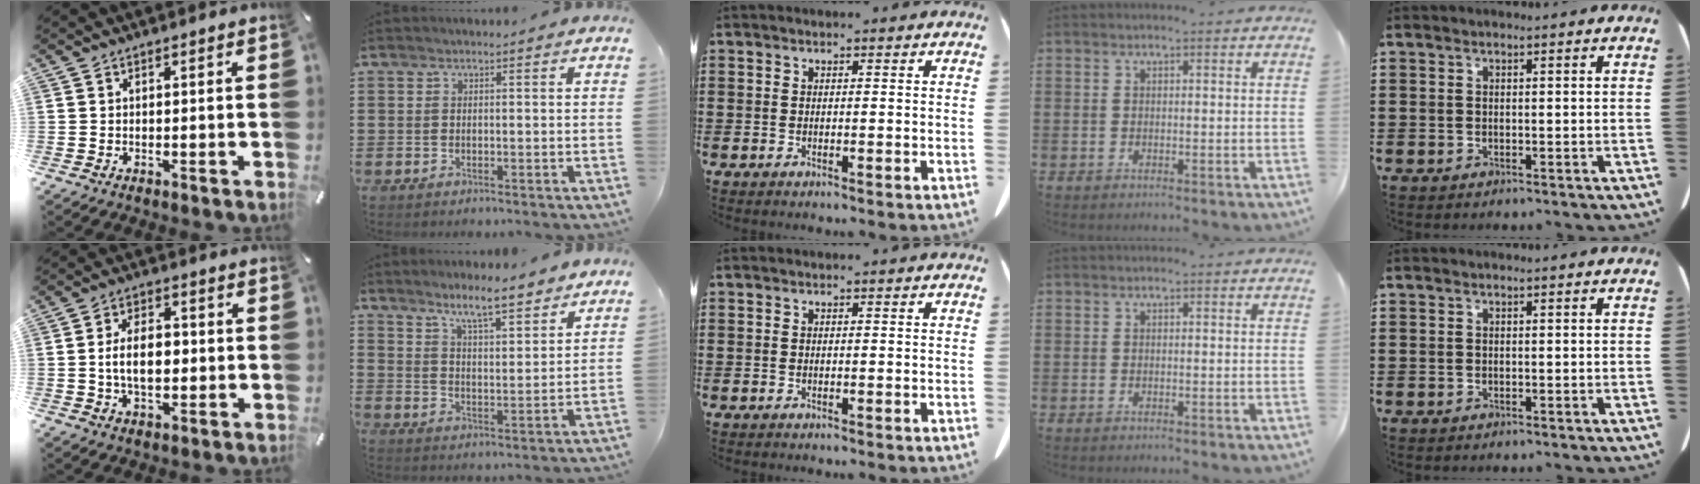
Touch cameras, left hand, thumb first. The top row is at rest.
{"thumb": {"total": 8.4, "force": [-0.4, 5.2, 6.6], "torque": [-0.117, 0.007, -0.011]}, "index": {"total": 6.9, "force": [6.2, 0.5, 3.0], "torque": [-0.071, -0.028, 0.109]}}